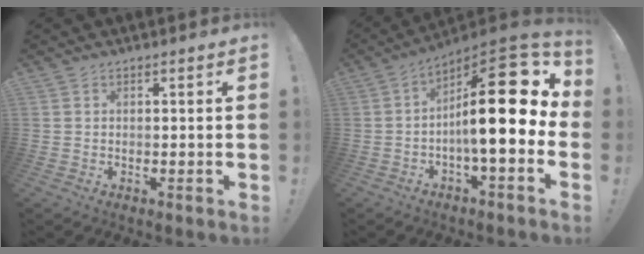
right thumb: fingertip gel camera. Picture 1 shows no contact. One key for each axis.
{"total": 21.4, "fx": 2.2, "fy": 6.0, "fz": 20.4, "tx": -0.308, "ty": -0.014, "tz": 0.033}